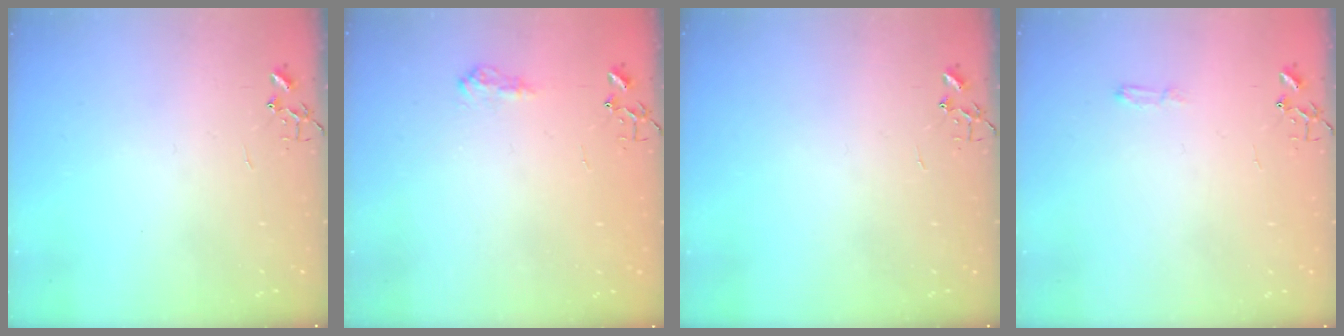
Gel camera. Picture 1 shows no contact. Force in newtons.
{"total": 8.8, "press": 8.8, "slide": 0.8}
{"total": 0.0}
{"total": 3.8, "press": 3.8, "slide": 0.5}